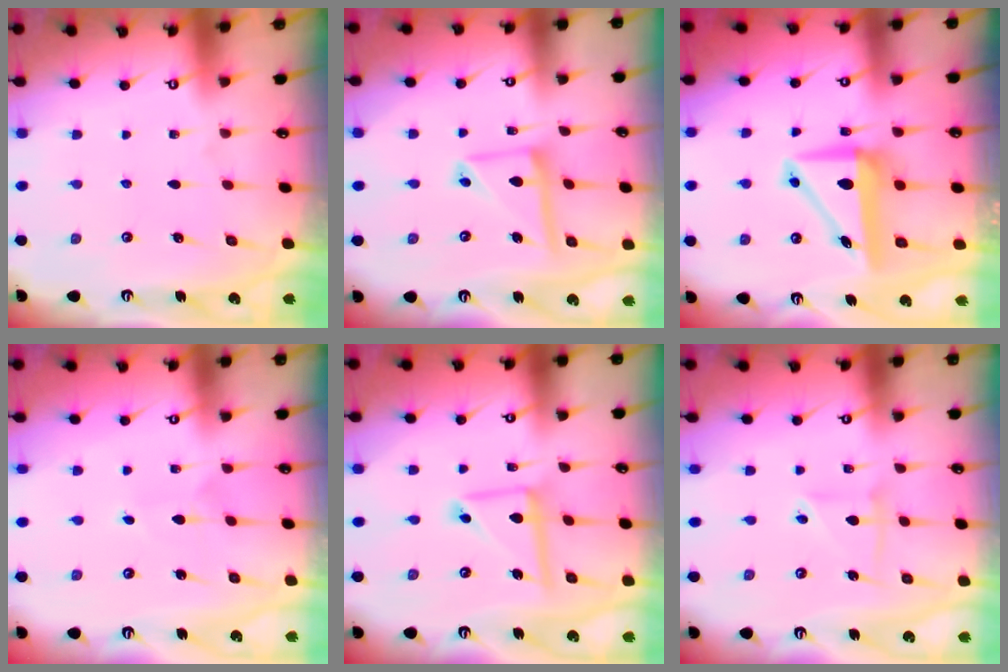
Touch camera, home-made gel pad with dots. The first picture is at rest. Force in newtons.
{"total": 11.2, "press": 11.2, "slide": 1.0}
{"total": 8.7, "press": 8.5, "slide": 1.8}
{"total": 3.3, "press": 3.3, "slide": 0.2}
{"total": 9.8, "press": 9.8, "slide": 0.9}
{"total": 3.1, "press": 3.0, "slide": 0.9}